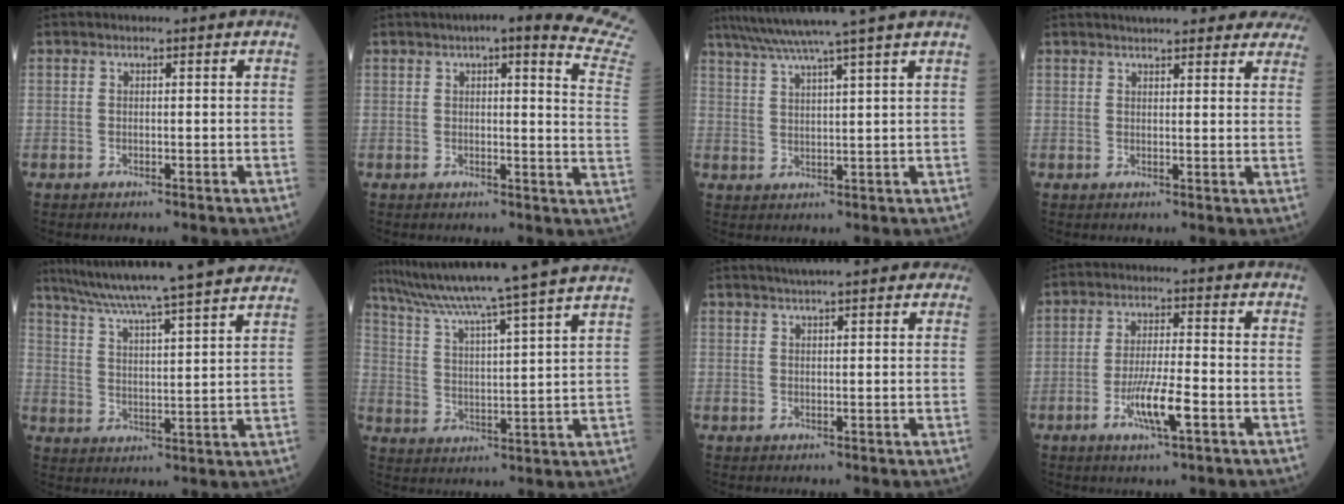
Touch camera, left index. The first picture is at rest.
{"total": 16.9, "force": [14.9, 0.8, 8.1], "torque": [-0.087, -0.060, 0.142]}
{"total": 10.6, "force": [8.8, -2.5, 5.4], "torque": [-0.091, 0.005, 0.130]}
{"total": 17.2, "force": [15.5, 3.6, 6.7], "torque": [-0.069, 0.014, 0.177]}
{"total": 24.4, "force": [21.9, -1.0, 10.8], "torque": [-0.182, -0.013, 0.300]}
{"total": 22.1, "force": [19.1, -2.7, 10.9], "torque": [-0.186, -0.025, 0.271]}
{"total": 9.8, "force": [8.1, 1.9, 5.3], "torque": [-0.066, 0.027, 0.097]}
{"total": 6.9, "force": [-2.8, 0.6, 6.3], "torque": [-0.123, -0.009, -0.052]}